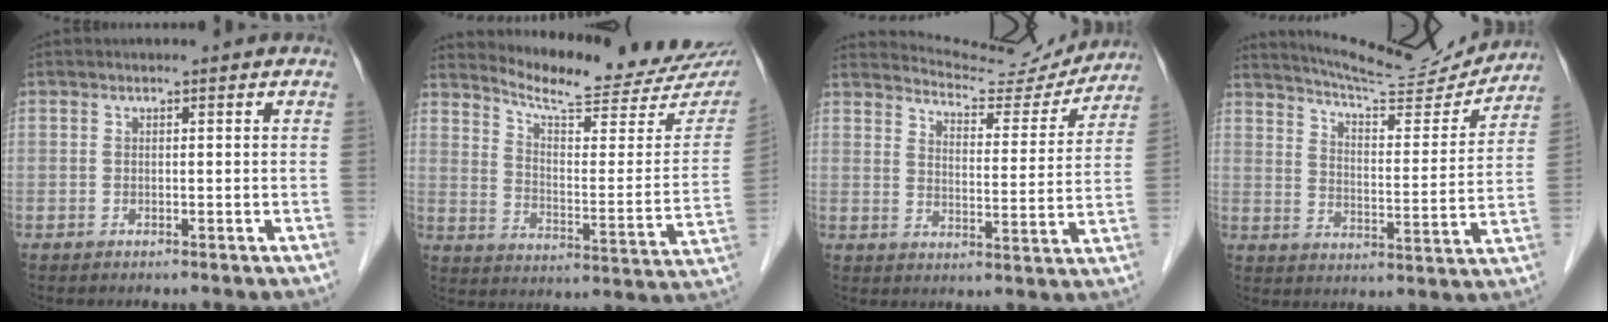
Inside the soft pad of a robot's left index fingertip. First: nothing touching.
{"total": 19.0, "force": [17.8, 2.1, 6.3], "torque": [-0.097, -0.080, 0.227]}
{"total": 12.4, "force": [12.3, 1.3, 1.2], "torque": [-0.019, -0.025, 0.158]}
{"total": 15.1, "force": [14.6, 0.8, 3.4], "torque": [-0.059, -0.034, 0.202]}